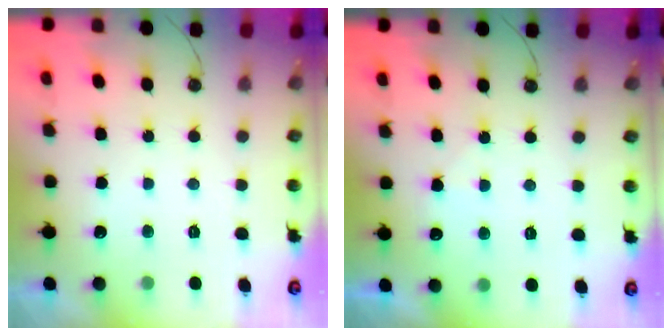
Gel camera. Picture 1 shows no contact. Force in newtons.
{"total": 4.9, "press": 4.9, "slide": 0.6}